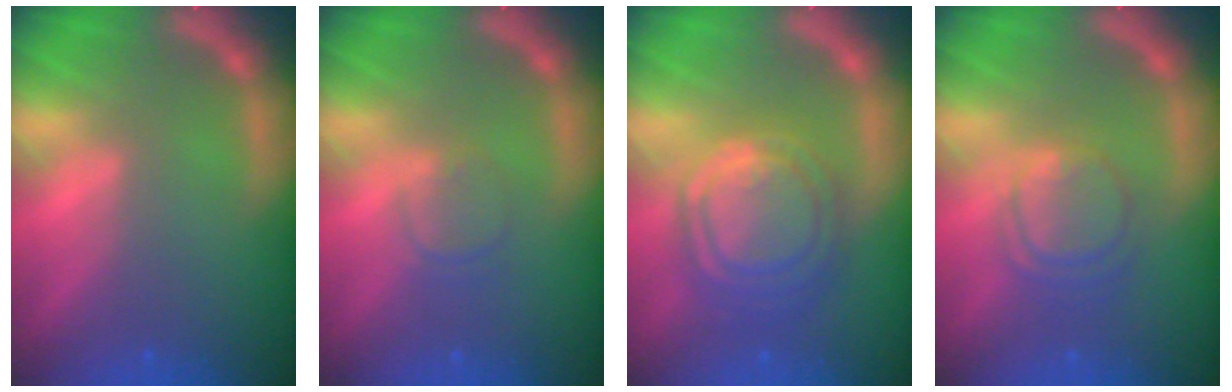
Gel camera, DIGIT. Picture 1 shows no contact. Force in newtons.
{"total": 1.9}
{"total": 9.1}
{"total": 4.5}